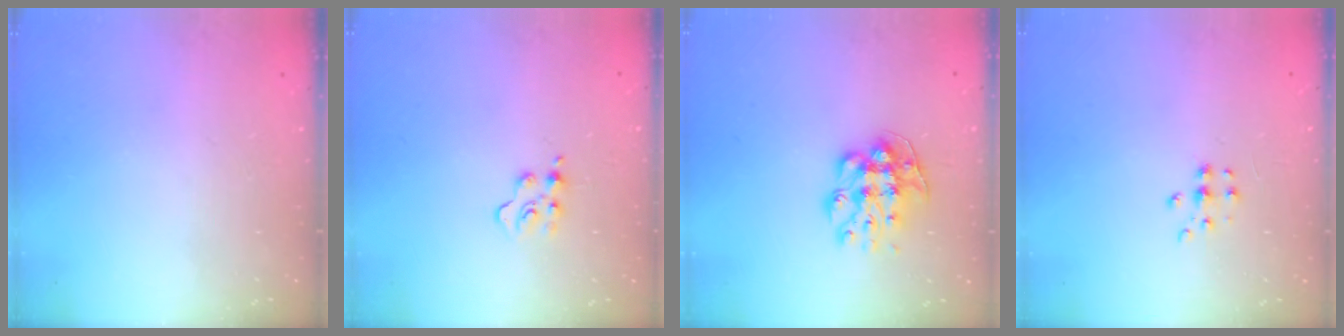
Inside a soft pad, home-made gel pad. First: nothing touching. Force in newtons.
{"total": 3.8, "press": 3.8, "slide": 0.3}
{"total": 11.0, "press": 10.9, "slide": 0.8}
{"total": 6.2, "press": 6.1, "slide": 0.8}